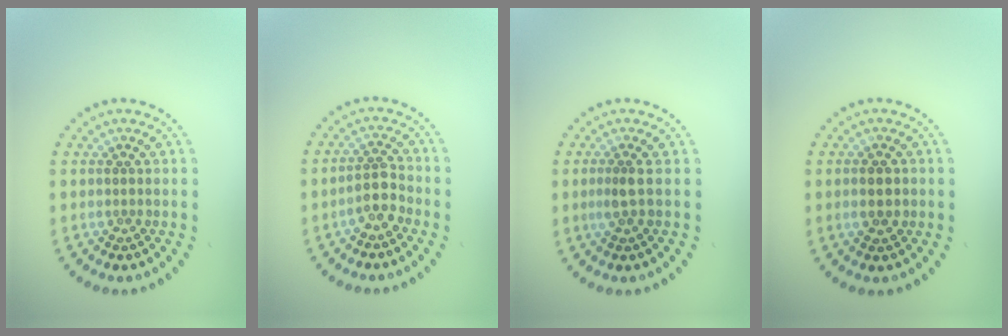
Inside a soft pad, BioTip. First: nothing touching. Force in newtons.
{"total": 2.5, "press": 2.2, "slide": 1.1}
{"total": 1.6, "press": 1.2, "slide": 1.1}
{"total": 2.6, "press": 2.6, "slide": 0.1}